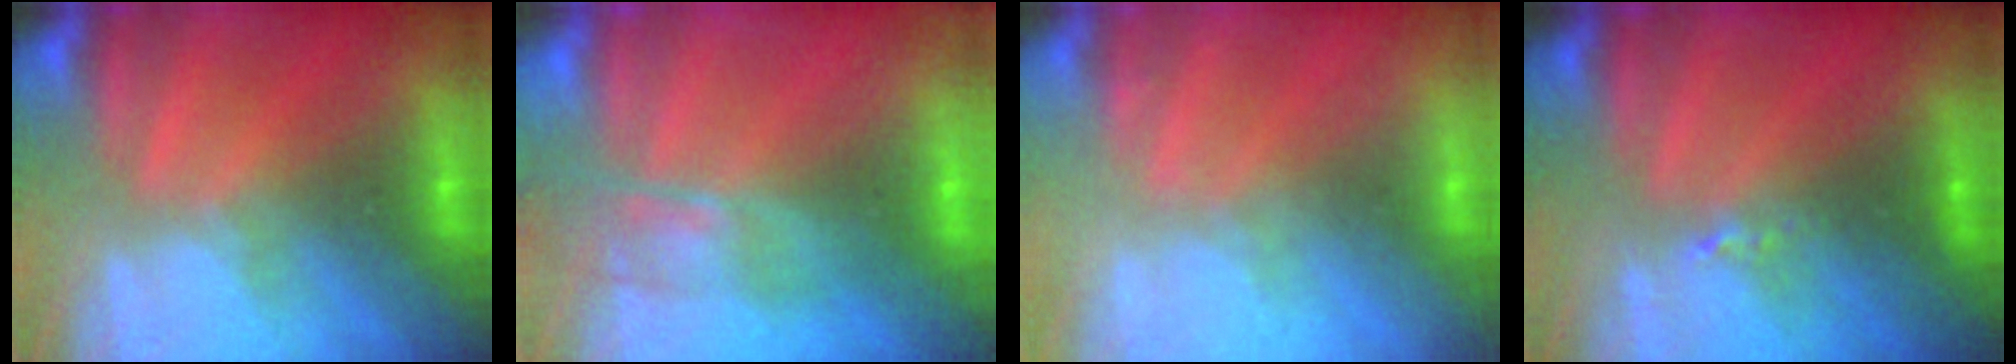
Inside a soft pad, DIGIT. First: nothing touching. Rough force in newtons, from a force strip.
{"total": 7.3}
{"total": 2.3}
{"total": 2.4}